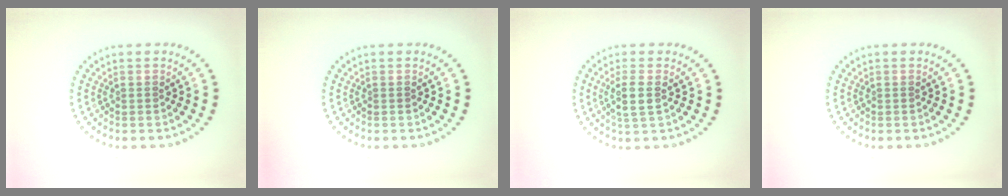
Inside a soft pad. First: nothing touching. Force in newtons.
{"total": 0.0}
{"total": 2.4, "press": 2.1, "slide": 1.1}
{"total": 0.0}